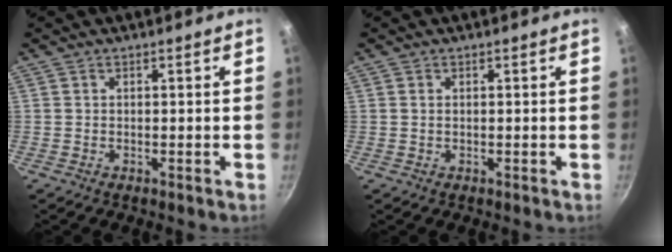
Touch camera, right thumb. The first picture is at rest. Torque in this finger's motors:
{"motor_torque": [0.13, -0.37, -0.05, 0.45, 0.04]}